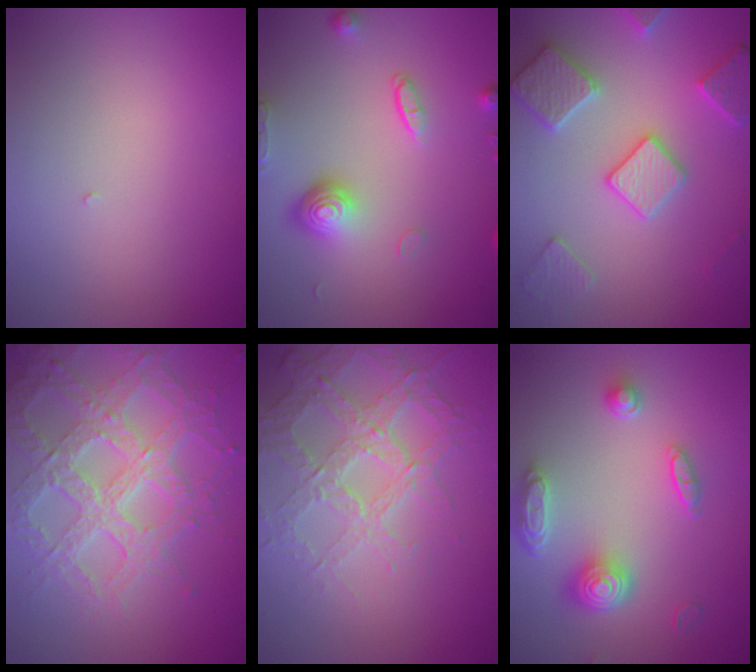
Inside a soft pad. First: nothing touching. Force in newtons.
{"total": 4.5, "press": 3.1, "slide": 3.2}
{"total": 4.2, "press": 4.1, "slide": 1.1}
{"total": 6.9, "press": 5.2, "slide": 4.5}
{"total": 3.7, "press": 3.6, "slide": 0.9}
{"total": 4.8, "press": 3.9, "slide": 2.8}